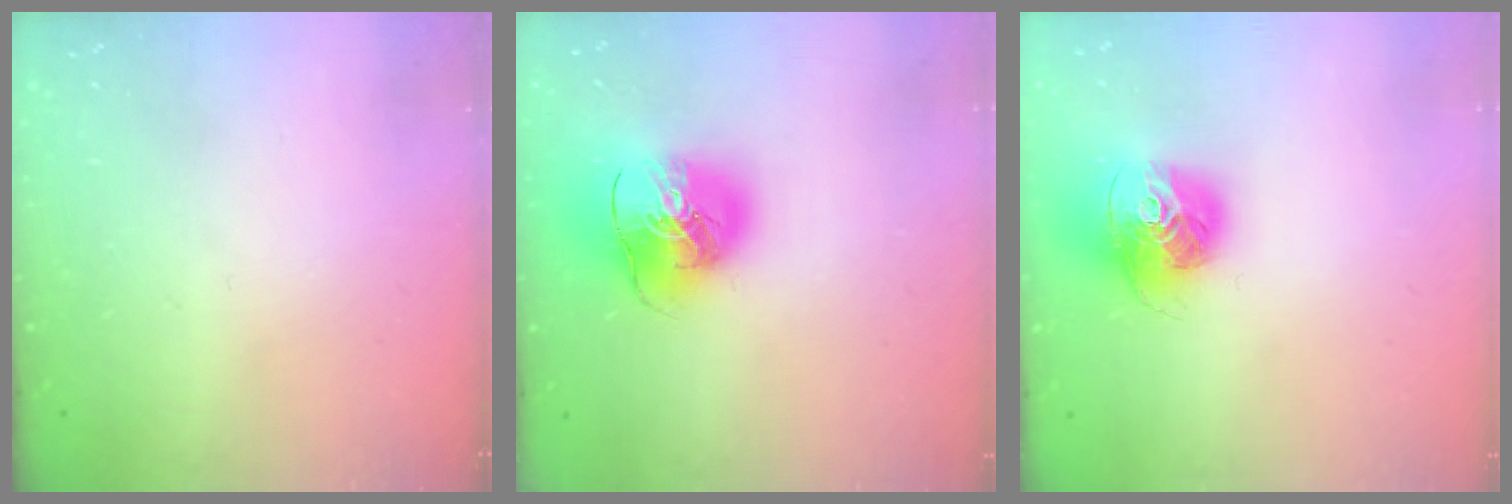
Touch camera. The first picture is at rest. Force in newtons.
{"total": 11.7, "press": 11.5, "slide": 1.8}
{"total": 16.9, "press": 16.9, "slide": 1.7}